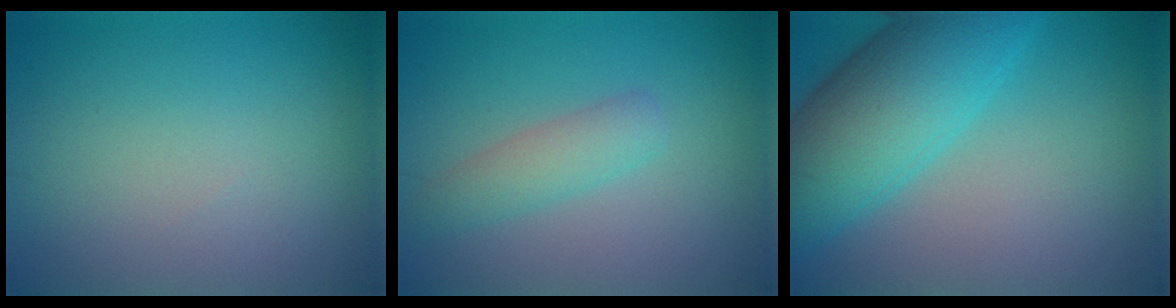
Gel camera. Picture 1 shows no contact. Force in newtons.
{"total": 2.5, "press": 2.5, "slide": 0.1}
{"total": 9.6, "press": 9.6, "slide": 0.3}